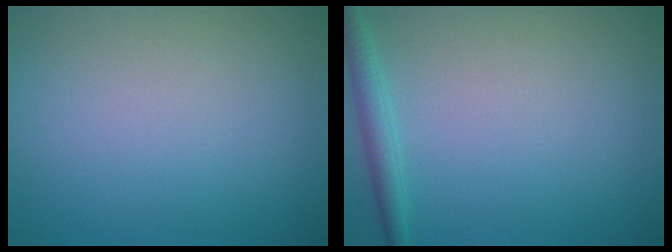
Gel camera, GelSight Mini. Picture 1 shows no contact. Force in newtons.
{"total": 1.8, "press": 1.8, "slide": 0.1}